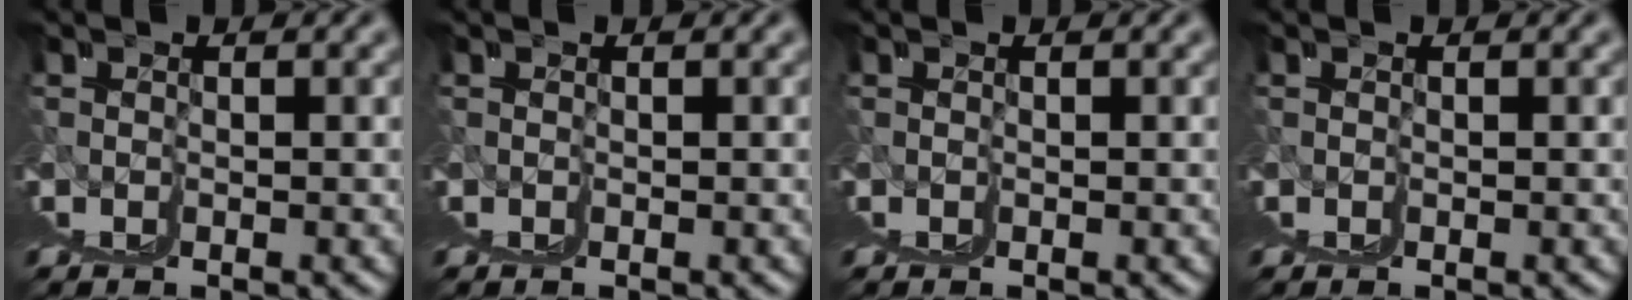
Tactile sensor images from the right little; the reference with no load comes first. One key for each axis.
{"total": 0.0}
{"total": 0.0}
{"total": 0.0}